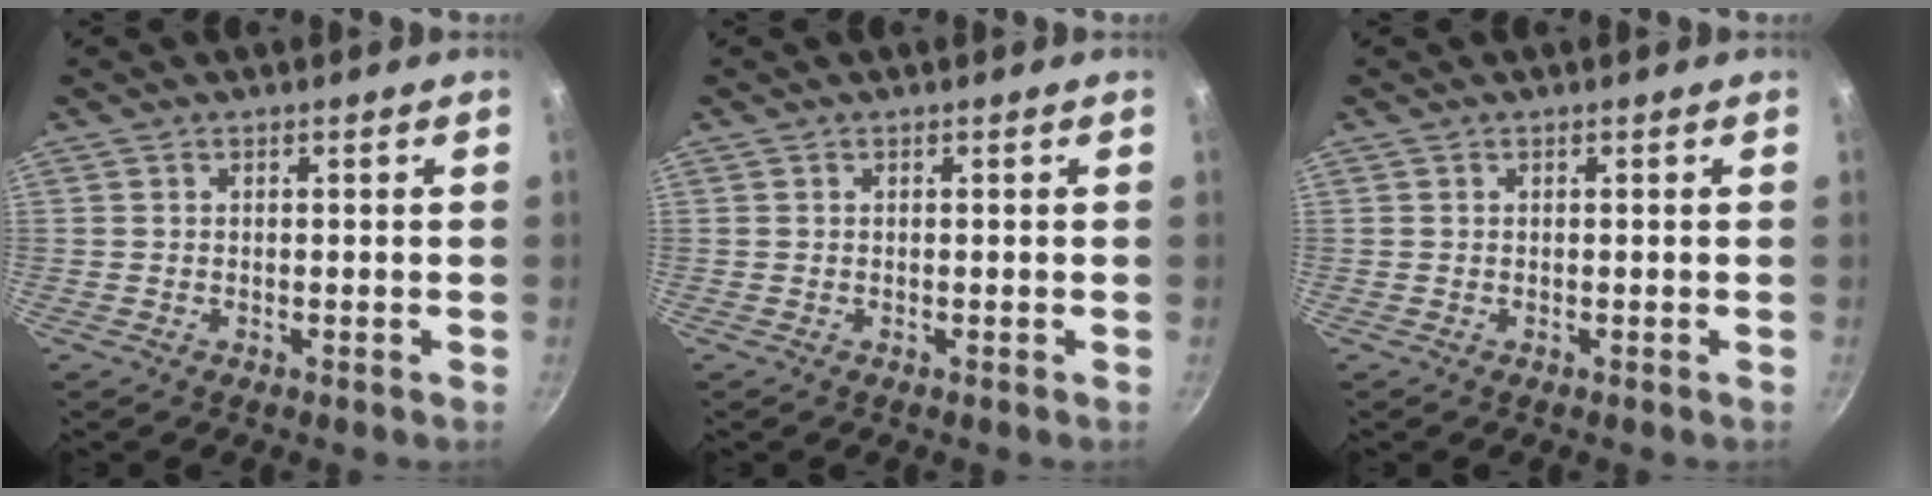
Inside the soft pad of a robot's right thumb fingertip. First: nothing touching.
{"total": 0.0}
{"total": 0.0}